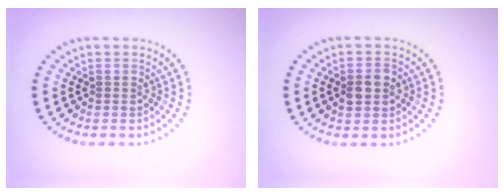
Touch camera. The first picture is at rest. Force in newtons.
{"total": 2.4, "press": 2.4, "slide": 0.1}